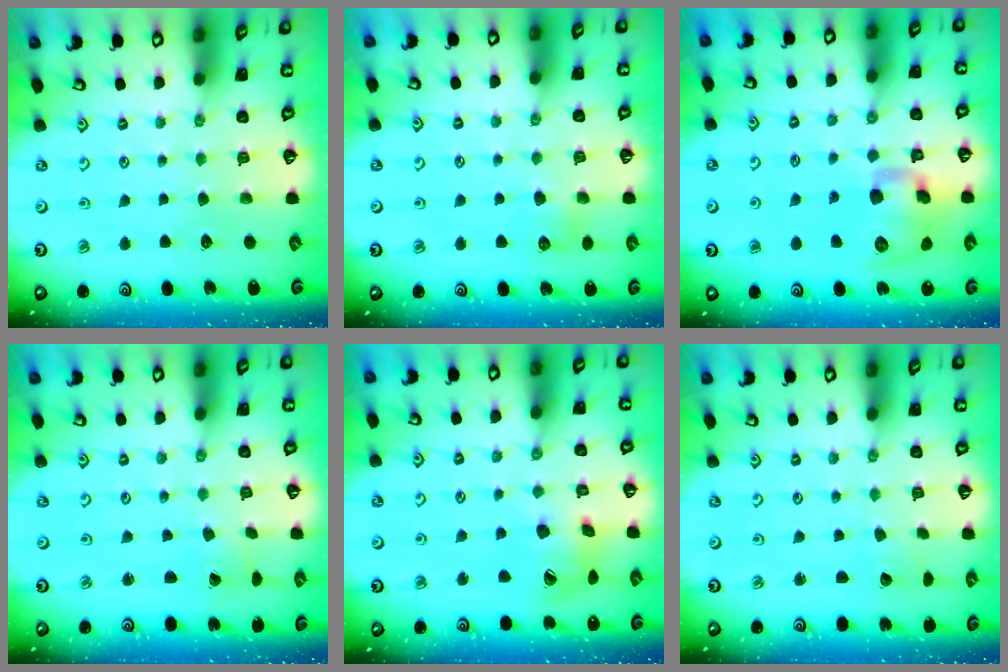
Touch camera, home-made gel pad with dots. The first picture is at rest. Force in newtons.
{"total": 5.6, "press": 5.6, "slide": 0.5}
{"total": 13.5, "press": 13.3, "slide": 2.2}
{"total": 1.7, "press": 1.7, "slide": 0.3}
{"total": 13.1, "press": 13.0, "slide": 1.8}
{"total": 1.6, "press": 1.6, "slide": 0.0}